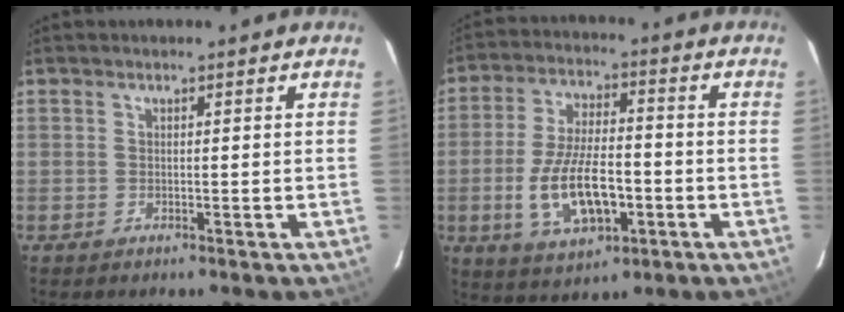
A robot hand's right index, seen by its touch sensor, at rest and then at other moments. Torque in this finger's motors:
{"motor_torque": [0.54, -0.25, 0.54, 0.19]}